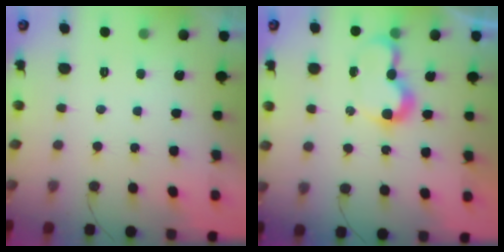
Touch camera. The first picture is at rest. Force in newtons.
{"total": 7.2, "press": 7.2, "slide": 0.7}